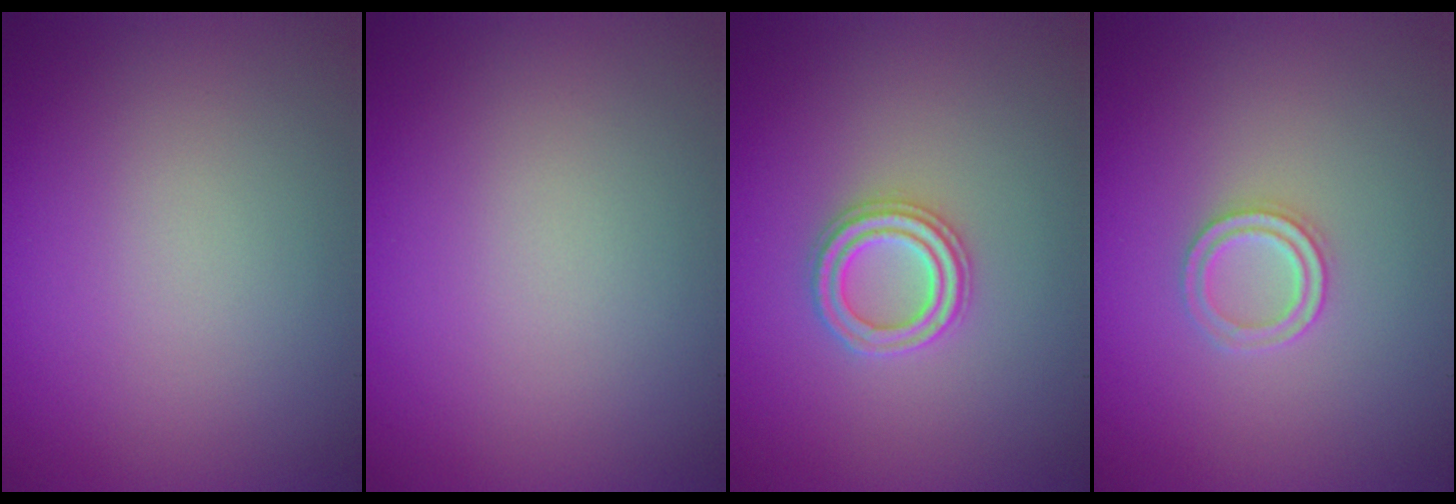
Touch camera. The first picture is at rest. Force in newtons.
{"total": 0.0}
{"total": 2.4, "press": 2.4, "slide": 0.4}
{"total": 2.0, "press": 1.9, "slide": 0.4}